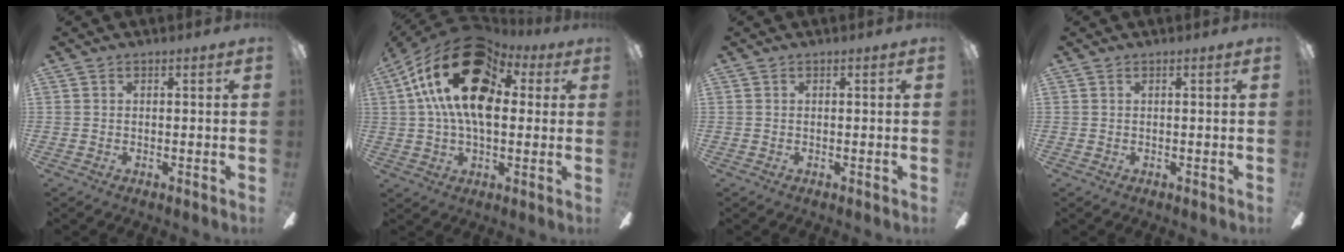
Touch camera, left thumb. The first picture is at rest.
{"total": 22.6, "force": [7.2, 13.3, 16.8], "torque": [-0.302, -0.012, 0.119]}
{"total": 0.0}
{"total": 0.0}